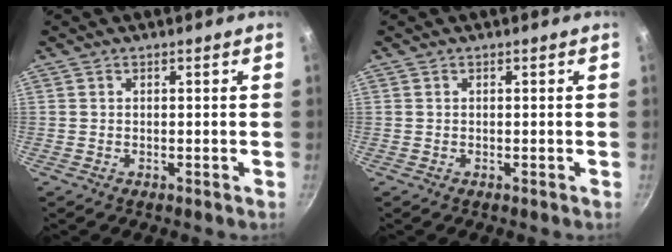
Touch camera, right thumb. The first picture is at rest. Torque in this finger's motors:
{"motor_torque": [-0.02, 0.03, -0.04, 0.09, 0.00]}